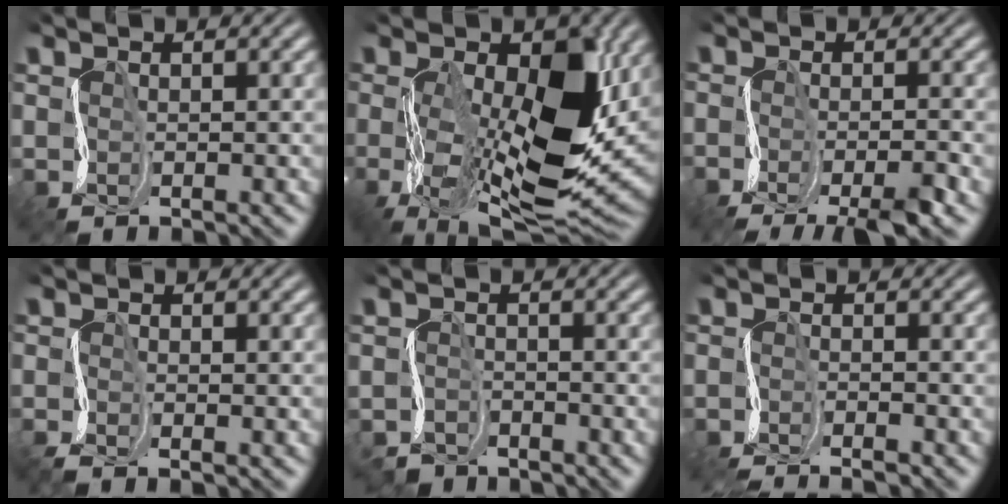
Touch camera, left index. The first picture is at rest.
{"total": 15.2, "force": [-0.8, 7.2, 13.3], "torque": [-0.217, -0.022, -0.011]}
{"total": 4.9, "force": [-3.5, 0.5, 3.3], "torque": [-0.050, -0.002, -0.070]}
{"total": 1.6, "force": [-1.5, -0.1, 0.6], "torque": [-0.018, -0.005, -0.038]}
{"total": 2.9, "force": [-2.8, 0.8, -0.1], "torque": [-0.001, -0.001, -0.061]}
{"total": 2.9, "force": [-2.7, -0.1, 0.8], "torque": [-0.015, -0.006, -0.060]}